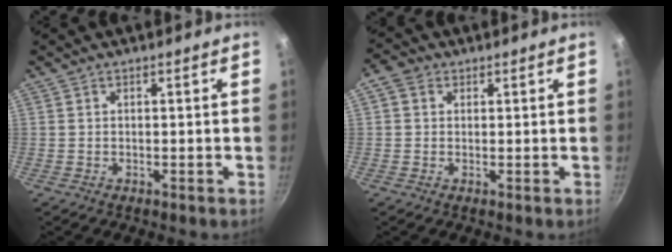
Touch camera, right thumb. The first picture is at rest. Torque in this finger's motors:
{"motor_torque": [0.06, 0.08, 0.24, -0.23, 0.22]}